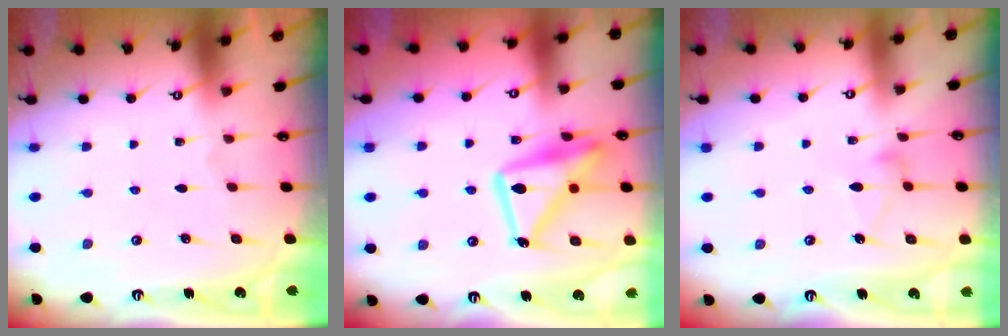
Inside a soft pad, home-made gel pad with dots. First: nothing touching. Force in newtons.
{"total": 17.4, "press": 17.3, "slide": 1.4}
{"total": 7.0, "press": 6.9, "slide": 0.4}